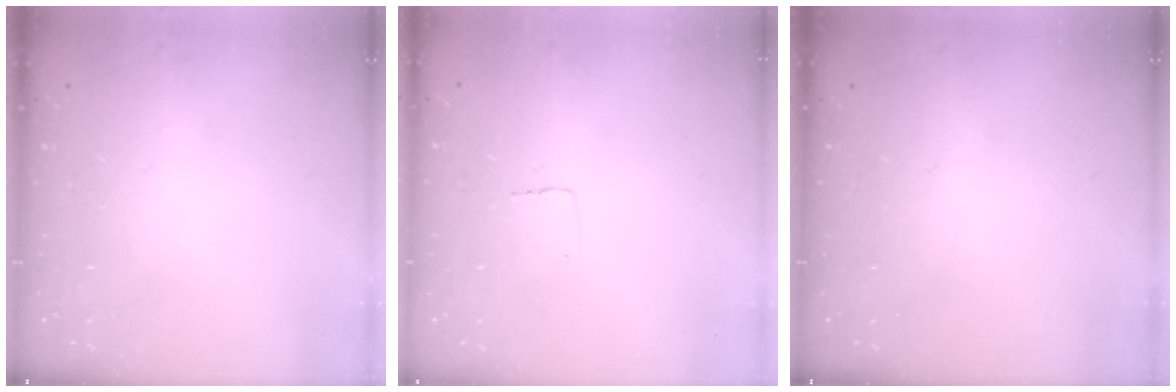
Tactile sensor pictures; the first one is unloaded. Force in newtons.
{"total": 2.6, "press": 2.6, "slide": 0.1}
{"total": 0.0}